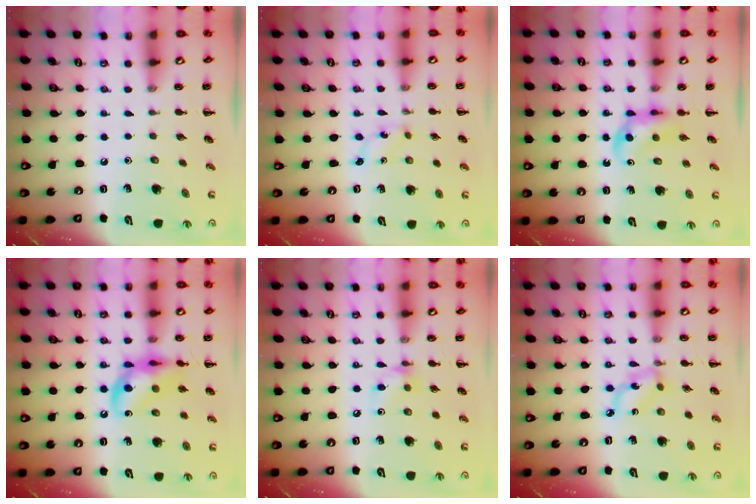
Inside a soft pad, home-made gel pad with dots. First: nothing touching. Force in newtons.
{"total": 0.0}
{"total": 3.2, "press": 3.0, "slide": 1.0}
{"total": 14.1, "press": 13.8, "slide": 3.0}
{"total": 6.5, "press": 6.4, "slide": 1.1}
{"total": 5.0, "press": 4.9, "slide": 1.2}